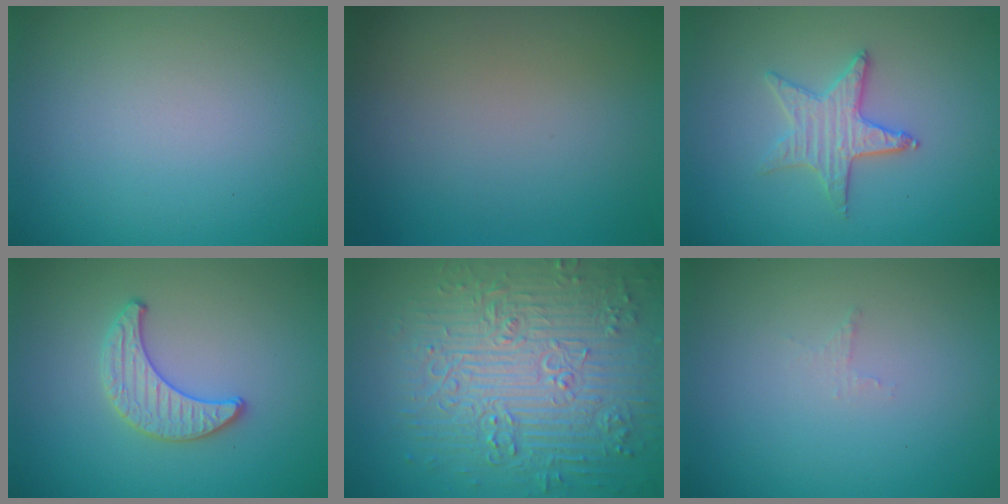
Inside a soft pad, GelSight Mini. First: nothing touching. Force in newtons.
{"total": 0.0}
{"total": 2.9, "press": 2.8, "slide": 0.8}
{"total": 2.0, "press": 2.0, "slide": 0.1}
{"total": 9.4, "press": 6.8, "slide": 6.5}
{"total": 0.7, "press": 0.6, "slide": 0.2}